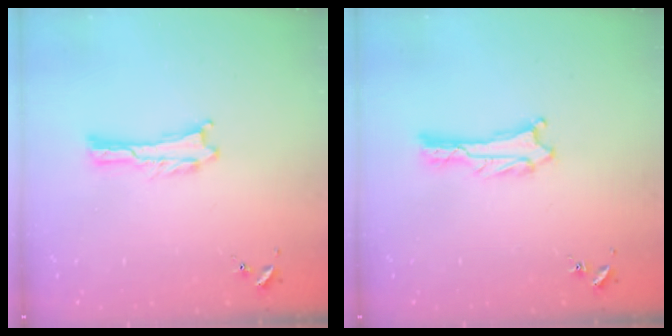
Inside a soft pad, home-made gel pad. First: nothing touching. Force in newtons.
{"total": 1.3, "press": 1.3, "slide": 0.0}